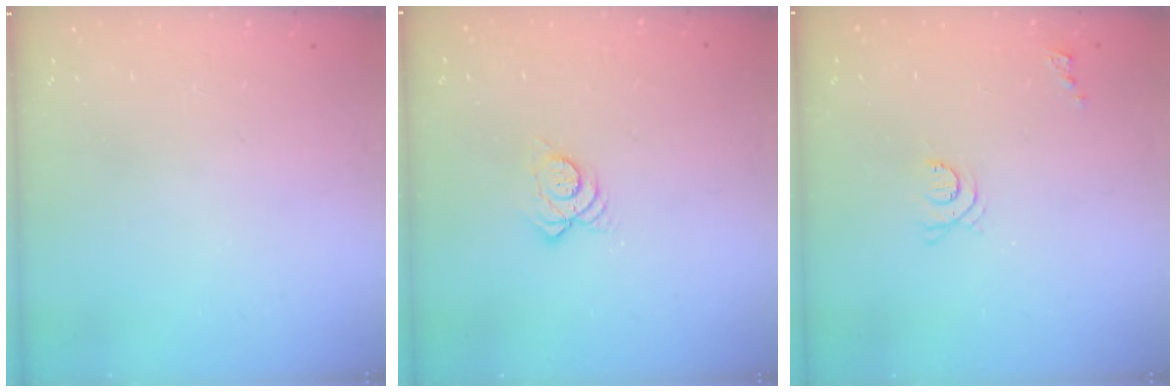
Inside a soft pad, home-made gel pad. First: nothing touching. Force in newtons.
{"total": 5.2, "press": 5.2, "slide": 0.6}
{"total": 7.0, "press": 6.9, "slide": 1.1}